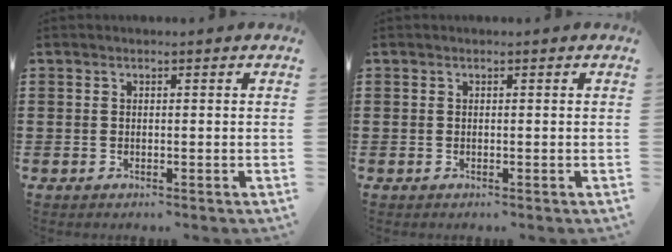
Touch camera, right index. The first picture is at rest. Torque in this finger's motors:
{"motor_torque": [0.33, 0.32, 0.00, 0.00]}